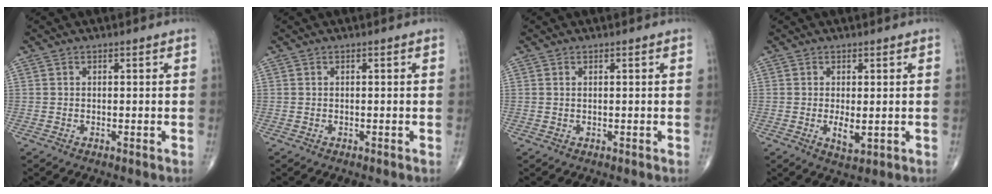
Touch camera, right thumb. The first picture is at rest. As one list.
[{"total": 0.0}, {"total": 0.0}, {"total": 3.2, "force": [-0.2, 1.2, 3.0], "torque": [-0.045, -0.010, 0.002]}]